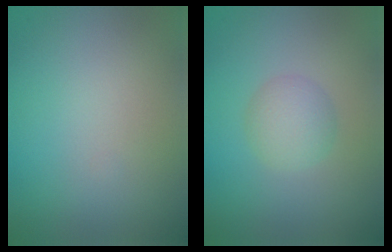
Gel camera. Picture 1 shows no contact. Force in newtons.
{"total": 2.6, "press": 2.6, "slide": 0.0}